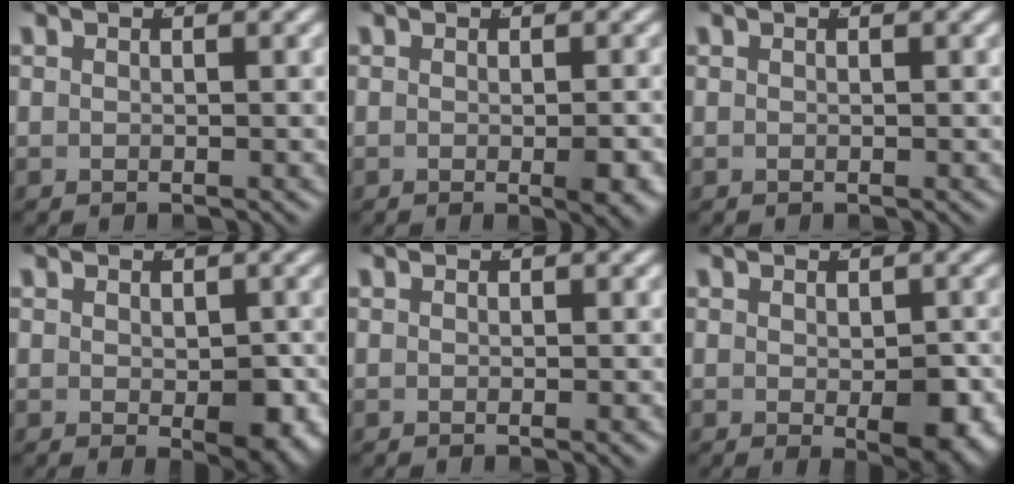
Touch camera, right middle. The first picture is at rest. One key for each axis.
{"total": 1.7, "fx": -0.7, "fy": 0.1, "fz": 1.6, "tx": -0.014, "ty": -0.003, "tz": -0.010}
{"total": 0.0}
{"total": 3.3, "fx": -0.9, "fy": 1.4, "fz": 2.8, "tx": -0.030, "ty": -0.021, "tz": -0.003}
{"total": 0.0}
{"total": 3.8, "fx": -1.0, "fy": 1.4, "fz": 3.3, "tx": -0.036, "ty": -0.022, "tz": -0.007}